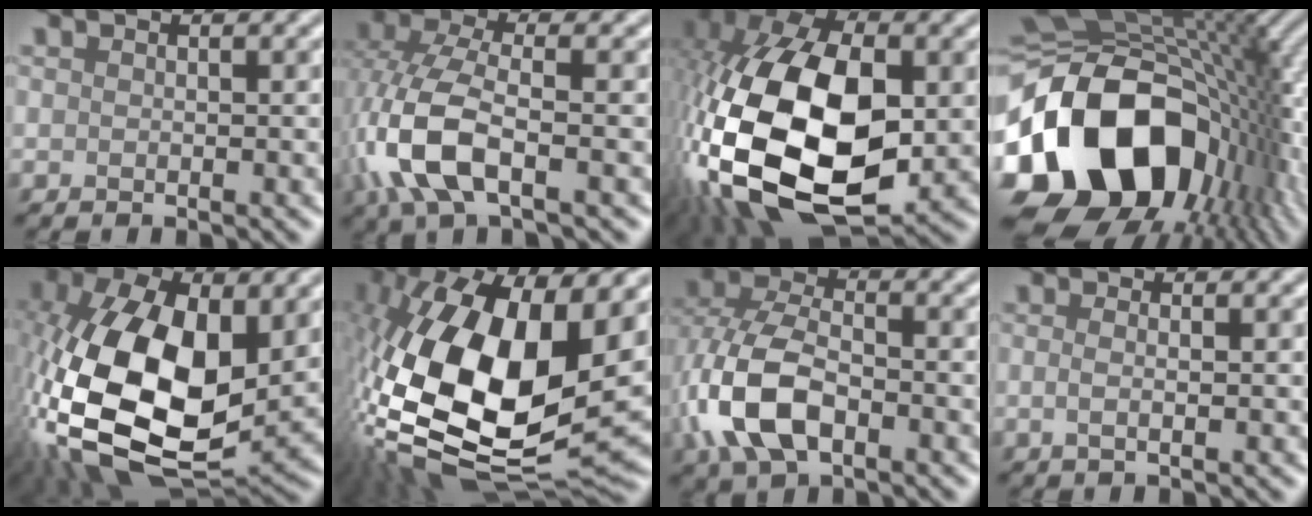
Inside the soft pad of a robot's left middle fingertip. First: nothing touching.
{"total": 7.7, "force": [-1.9, 3.5, 6.5], "torque": [-0.161, 0.008, -0.046]}
{"total": 19.1, "force": [-2.5, 10.9, 15.5], "torque": [-0.341, -0.013, -0.046]}
{"total": 18.0, "force": [-4.9, 12.2, 12.3], "torque": [-0.241, -0.016, -0.079]}
{"total": 17.6, "force": [0.2, 10.3, 14.3], "torque": [-0.315, -0.024, 0.007]}
{"total": 18.3, "force": [0.7, 8.8, 16.0], "torque": [-0.336, -0.006, 0.014]}
{"total": 7.9, "force": [-2.3, 4.6, 6.0], "torque": [-0.143, 0.003, -0.052]}
{"total": 1.1, "force": [-0.1, 0.1, 1.1], "torque": [-0.027, -0.002, -0.004]}